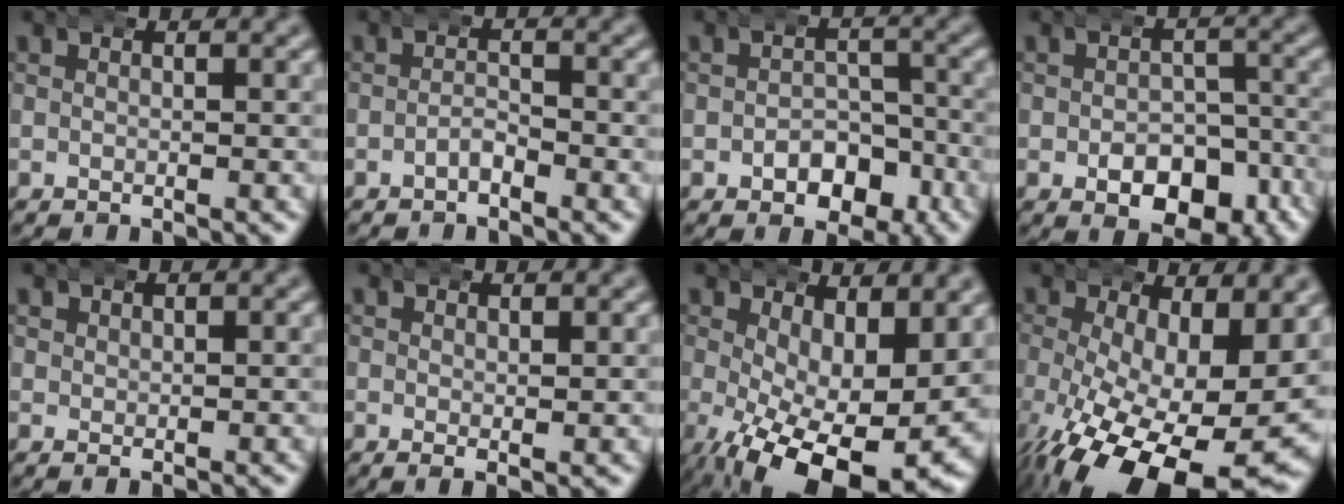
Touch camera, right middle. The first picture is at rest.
{"total": 1.7, "force": [-1.3, 0.7, 0.8], "torque": [-0.008, -0.001, -0.029]}
{"total": 4.5, "force": [-2.2, 3.3, 2.2], "torque": [-0.017, -0.003, -0.038]}
{"total": 7.0, "force": [-4.1, 4.5, 3.5], "torque": [-0.042, -0.023, -0.057]}
{"total": 1.1, "force": [0.8, 0.7, 0.4], "torque": [-0.012, -0.005, 0.019]}
{"total": 1.0, "force": [0.3, 0.2, 1.0], "torque": [-0.016, -0.007, 0.008]}
{"total": 11.1, "force": [-3.8, 4.5, 9.5], "torque": [-0.155, -0.054, -0.030]}
{"total": 12.3, "force": [-4.2, 5.3, 10.3], "torque": [-0.184, -0.059, -0.033]}